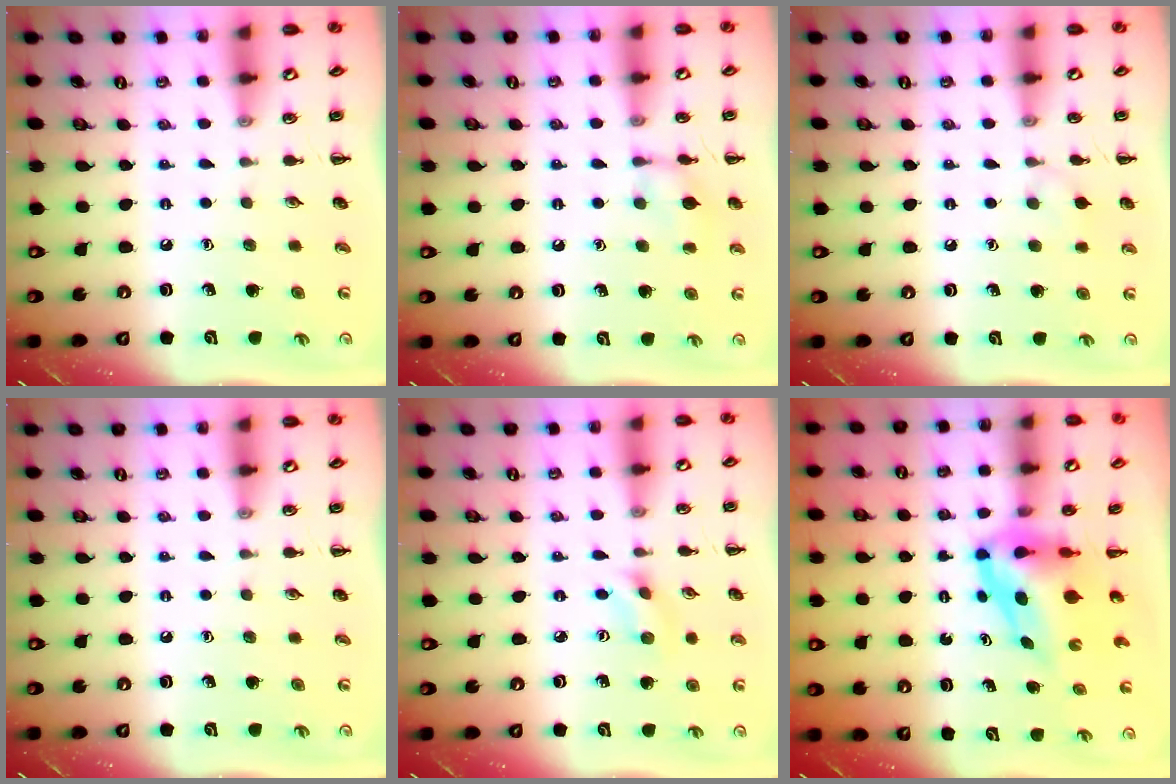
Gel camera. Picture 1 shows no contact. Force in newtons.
{"total": 8.3, "press": 8.2, "slide": 1.4}
{"total": 6.1, "press": 5.8, "slide": 1.9}
{"total": 0.0}
{"total": 2.7, "press": 2.6, "slide": 0.8}
{"total": 6.0, "press": 5.9, "slide": 1.4}